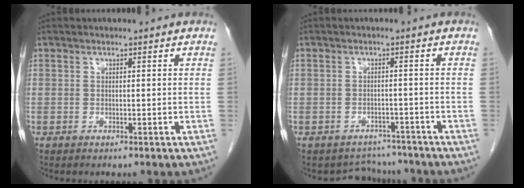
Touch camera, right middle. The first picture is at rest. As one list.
[{"total": 4.2, "force": [-3.8, 1.5, -0.9], "torque": [0.010, 0.014, -0.051]}]